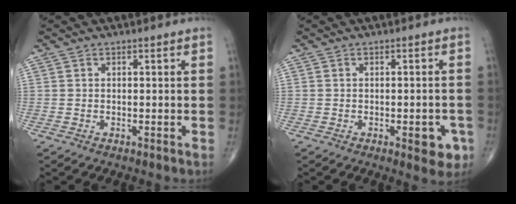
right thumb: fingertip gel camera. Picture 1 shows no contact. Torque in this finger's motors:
{"motor_torque": [0.80, 1.00, 0.40, -0.45, 0.14]}